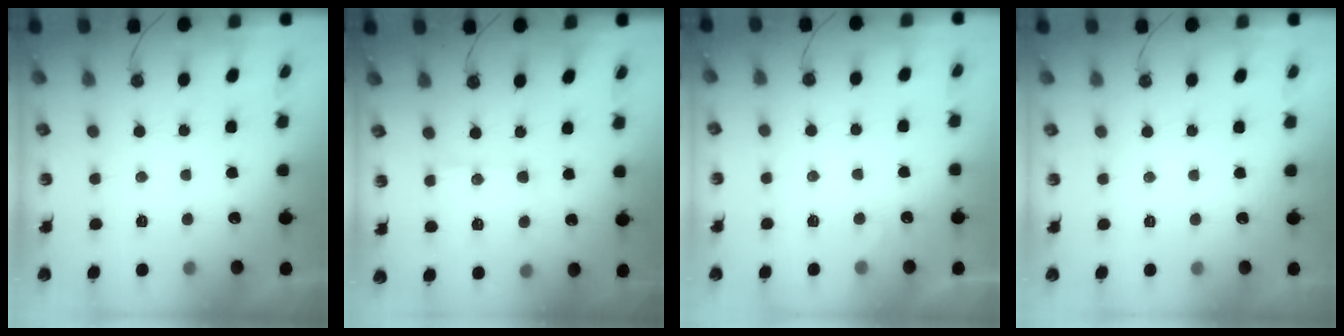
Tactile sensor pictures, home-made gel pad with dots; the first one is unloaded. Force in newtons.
{"total": 9.1, "press": 9.1, "slide": 0.7}
{"total": 3.4, "press": 3.4, "slide": 0.4}
{"total": 0.0}